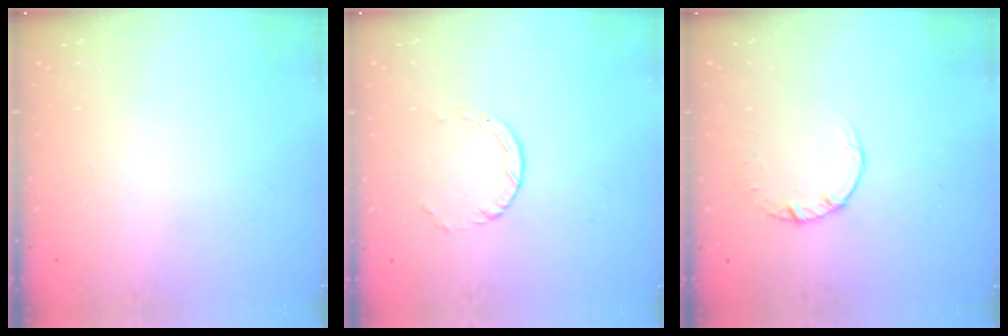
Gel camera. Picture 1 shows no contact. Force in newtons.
{"total": 1.0, "press": 1.0, "slide": 0.1}
{"total": 2.5, "press": 2.5, "slide": 0.2}